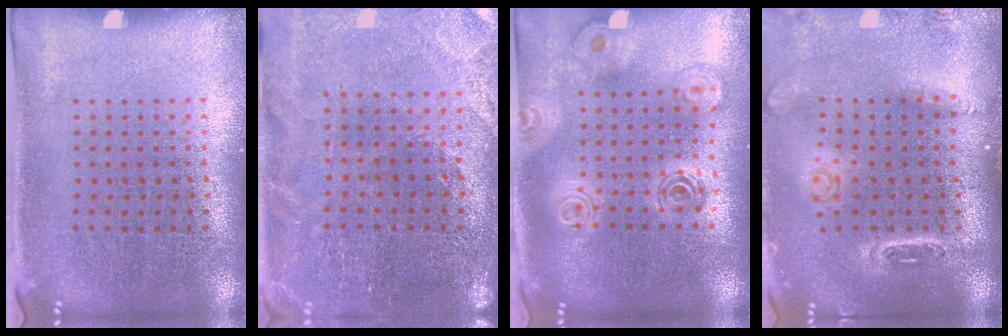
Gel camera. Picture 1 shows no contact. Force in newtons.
{"total": 0.7, "press": 0.7, "slide": 0.2}
{"total": 2.1, "press": 1.7, "slide": 1.3}
{"total": 1.5, "press": 1.5, "slide": 0.3}